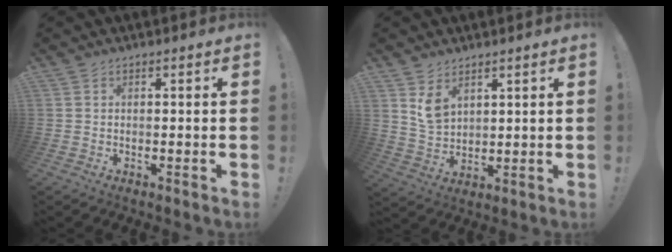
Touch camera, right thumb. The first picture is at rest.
{"total": 6.4, "force": [4.0, 4.2, 2.8], "torque": [-0.038, -0.025, 0.076]}